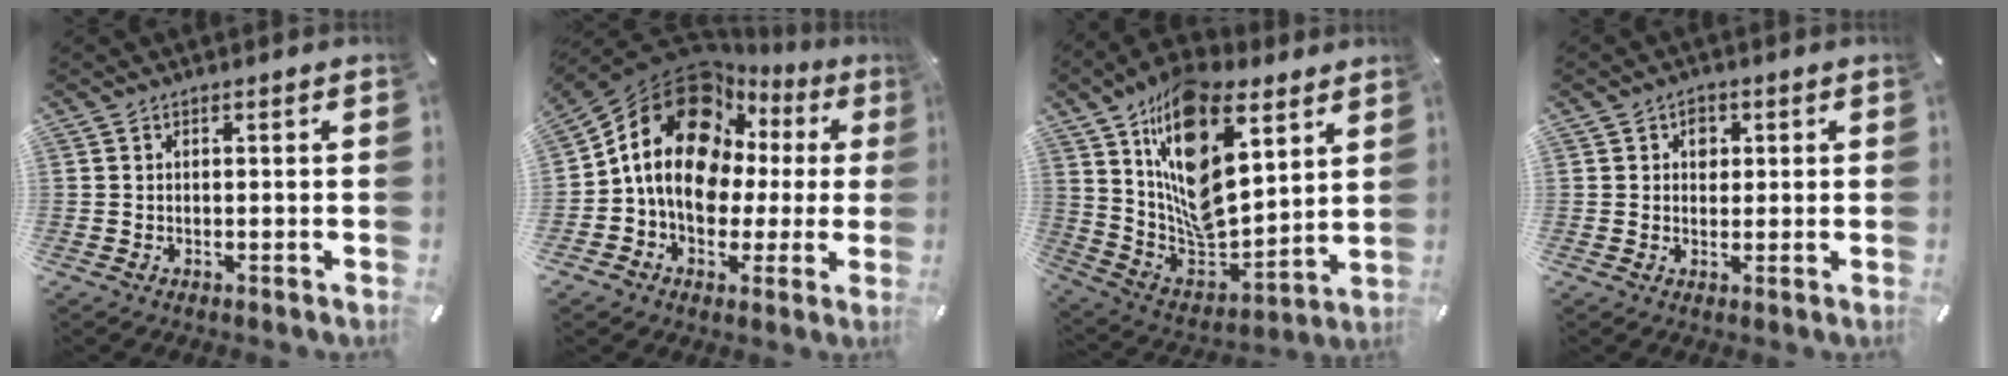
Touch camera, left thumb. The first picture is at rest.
{"total": 18.3, "force": [5.2, 13.9, 10.6], "torque": [-0.190, -0.033, 0.089]}
{"total": 19.6, "force": [10.5, 11.1, 12.3], "torque": [-0.237, -0.076, 0.187]}
{"total": 3.1, "force": [0.7, 2.5, 1.5], "torque": [-0.002, -0.006, 0.003]}